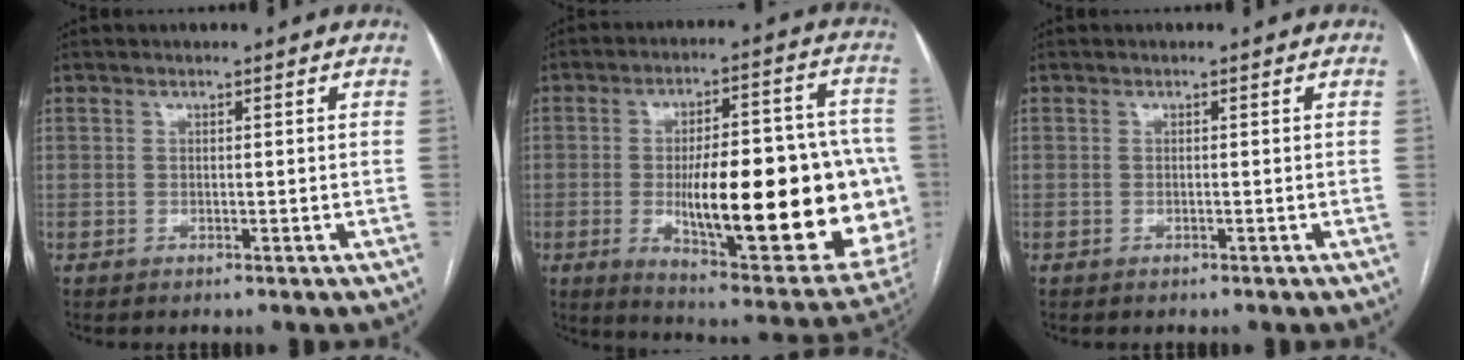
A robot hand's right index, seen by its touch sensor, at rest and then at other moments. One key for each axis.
{"total": 28.9, "fx": -3.8, "fy": 7.8, "fz": 27.6, "tx": -0.316, "ty": 0.004, "tz": -0.035}
{"total": 0.0}